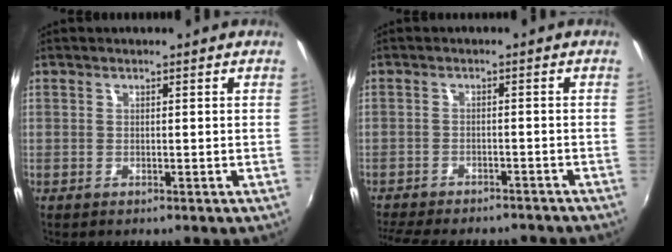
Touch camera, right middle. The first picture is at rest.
{"total": 13.5, "force": [-11.6, 3.7, 5.7], "torque": [-0.129, -0.022, -0.164]}